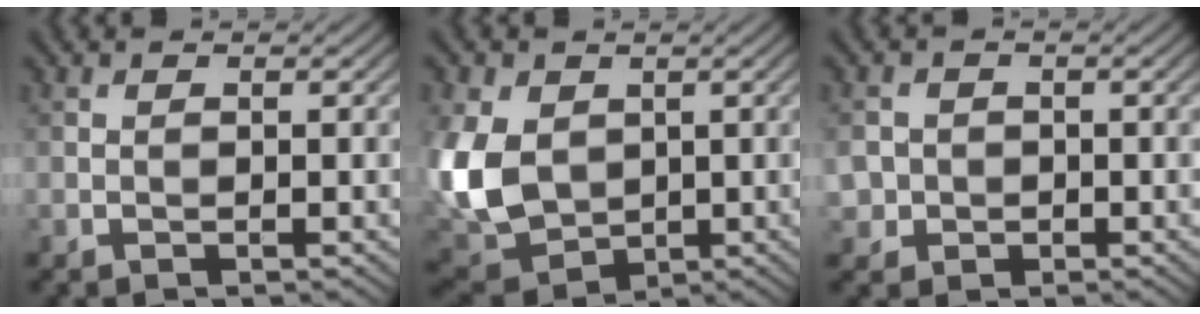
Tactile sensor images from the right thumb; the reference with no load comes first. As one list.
[{"total": 12.2, "force": [0.7, 9.3, 7.8], "torque": [-0.236, -0.011, 0.007]}, {"total": 3.3, "force": [-0.8, 3.2, 0.7], "torque": [-0.019, -0.007, -0.023]}]